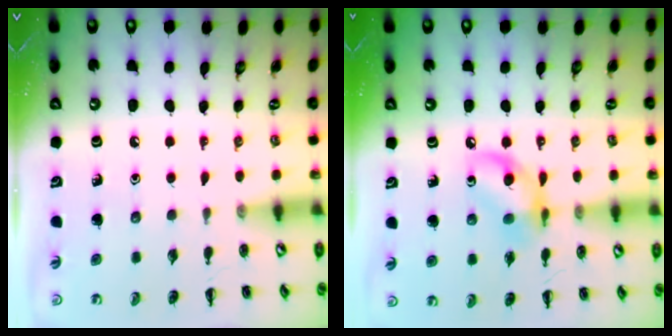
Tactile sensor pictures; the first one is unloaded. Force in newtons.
{"total": 10.8, "press": 10.7, "slide": 1.8}